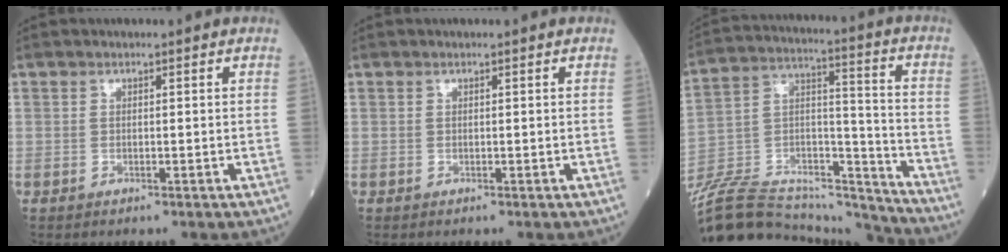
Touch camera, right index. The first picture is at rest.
{"total": 0.0}
{"total": 25.4, "force": [-23.9, 4.4, 7.3], "torque": [-0.160, 0.028, -0.387]}